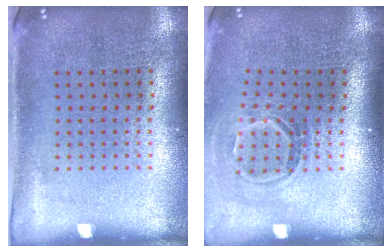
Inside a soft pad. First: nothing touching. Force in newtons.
{"total": 1.7, "press": 1.2, "slide": 1.2}